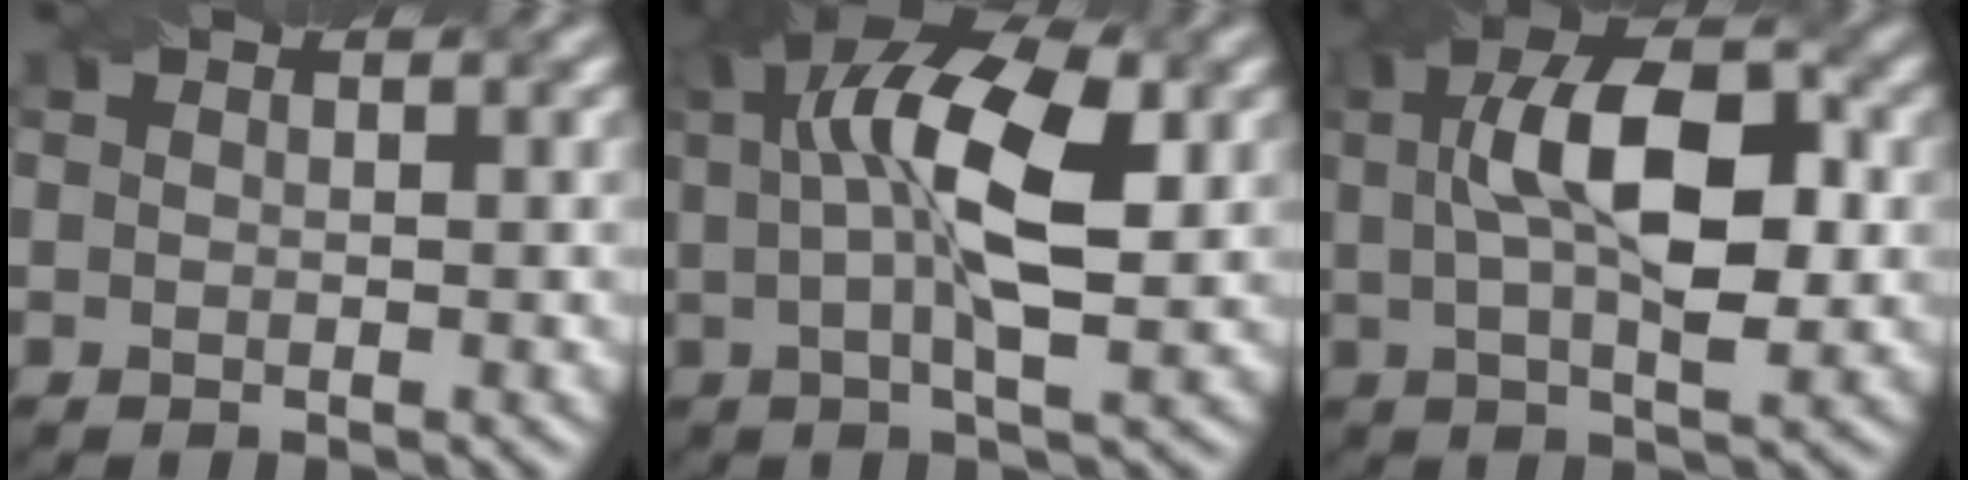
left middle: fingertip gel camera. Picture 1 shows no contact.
{"total": 9.4, "force": [1.4, 3.1, 8.8], "torque": [-0.153, 0.019, 0.030]}
{"total": 9.1, "force": [0.6, 3.8, 8.2], "torque": [-0.141, 0.022, 0.013]}